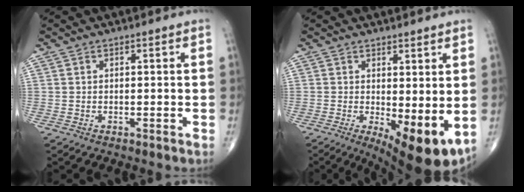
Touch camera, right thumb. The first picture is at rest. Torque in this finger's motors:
{"motor_torque": [-0.02, 0.99, 0.21, -0.19, 0.10]}